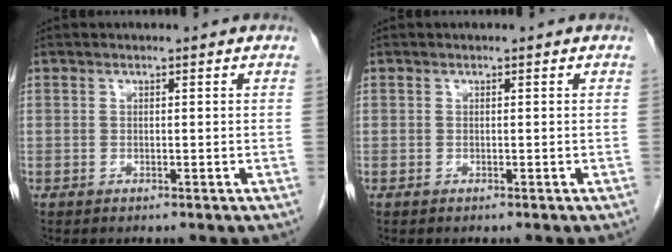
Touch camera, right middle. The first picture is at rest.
{"total": 0.0}